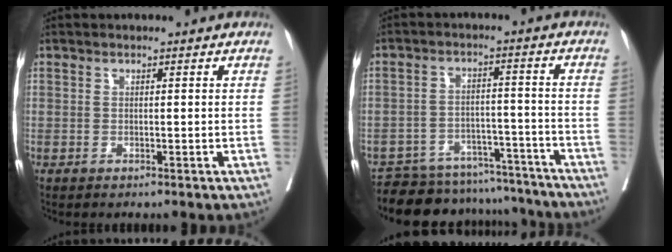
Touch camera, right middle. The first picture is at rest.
{"total": 14.6, "force": [-13.8, 4.6, 1.6], "torque": [-0.018, 0.030, -0.182]}